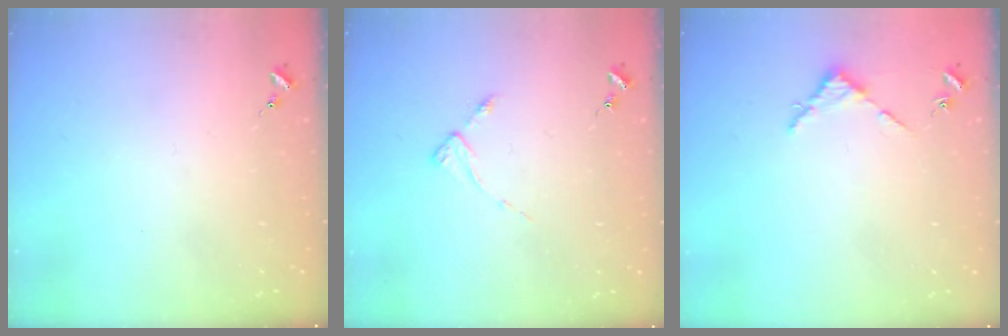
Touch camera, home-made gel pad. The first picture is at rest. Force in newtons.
{"total": 2.9, "press": 2.8, "slide": 0.4}
{"total": 2.7, "press": 2.7, "slide": 0.3}